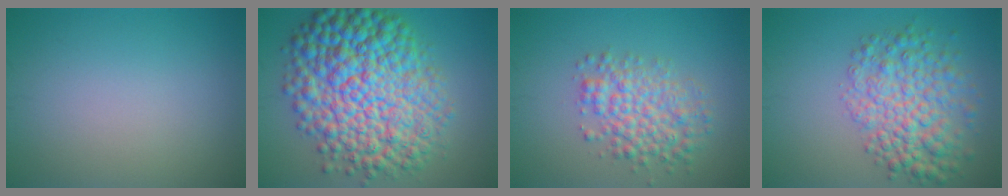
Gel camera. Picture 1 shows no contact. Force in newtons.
{"total": 13.6, "press": 13.6, "slide": 0.1}
{"total": 4.6, "press": 4.6, "slide": 0.2}
{"total": 6.3, "press": 6.2, "slide": 0.2}